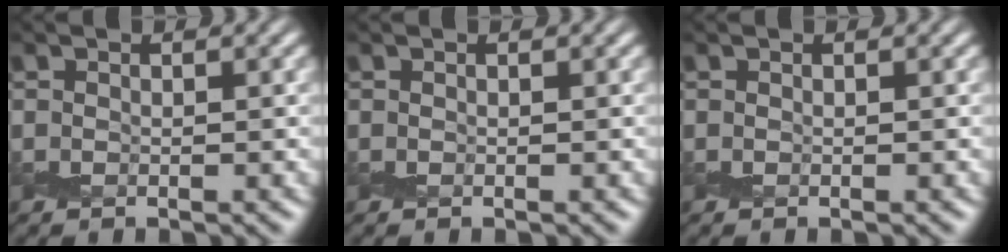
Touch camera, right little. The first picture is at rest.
{"total": 0.0}
{"total": 0.0}